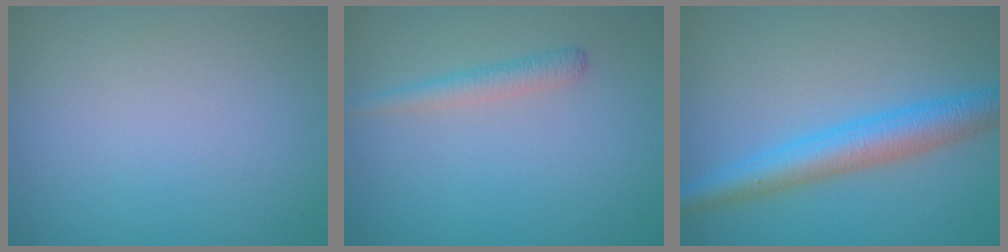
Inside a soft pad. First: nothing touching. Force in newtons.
{"total": 1.7, "press": 1.7, "slide": 0.1}
{"total": 5.3, "press": 5.3, "slide": 0.2}